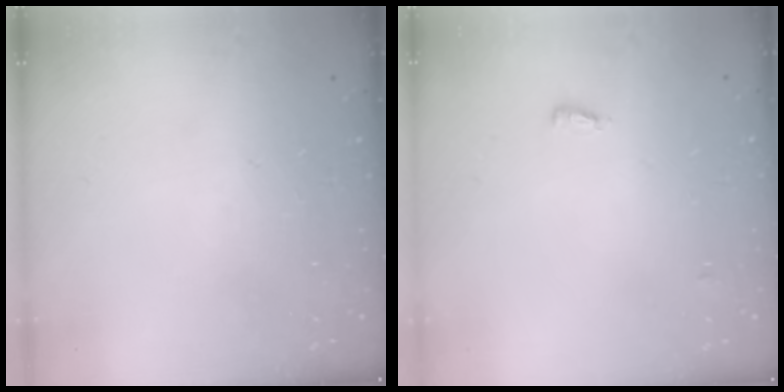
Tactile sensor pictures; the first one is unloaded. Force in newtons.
{"total": 3.4, "press": 3.2, "slide": 1.2}